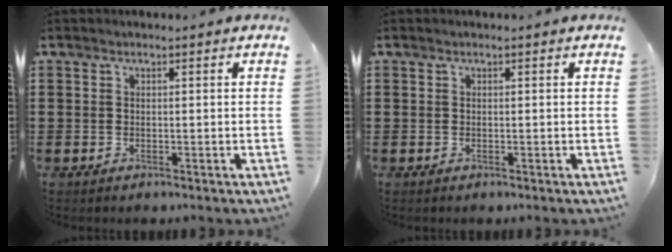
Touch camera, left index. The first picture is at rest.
{"total": 0.0}